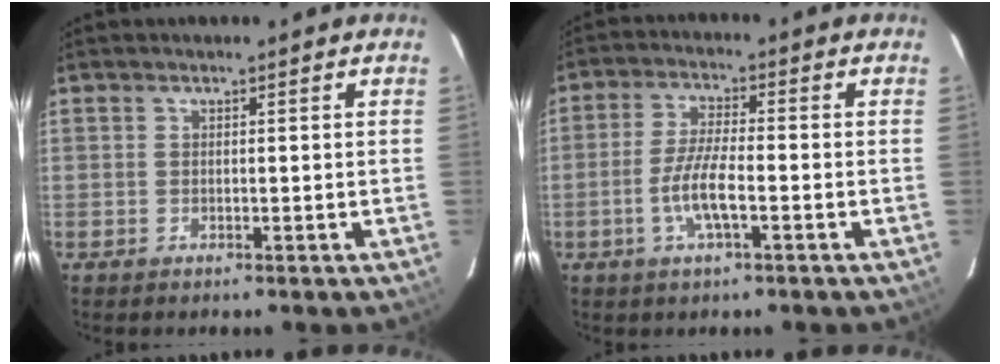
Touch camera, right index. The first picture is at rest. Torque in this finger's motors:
{"motor_torque": [0.49, -0.26, 0.34, 0.12]}